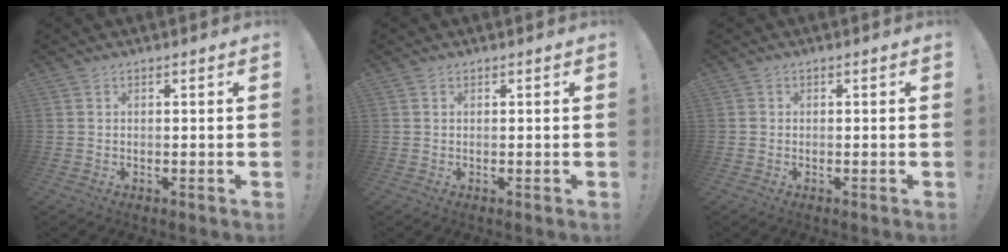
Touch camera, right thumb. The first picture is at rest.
{"total": 0.0}
{"total": 0.8, "force": [0.0, 0.7, 0.1], "torque": [-0.003, 0.002, 0.001]}